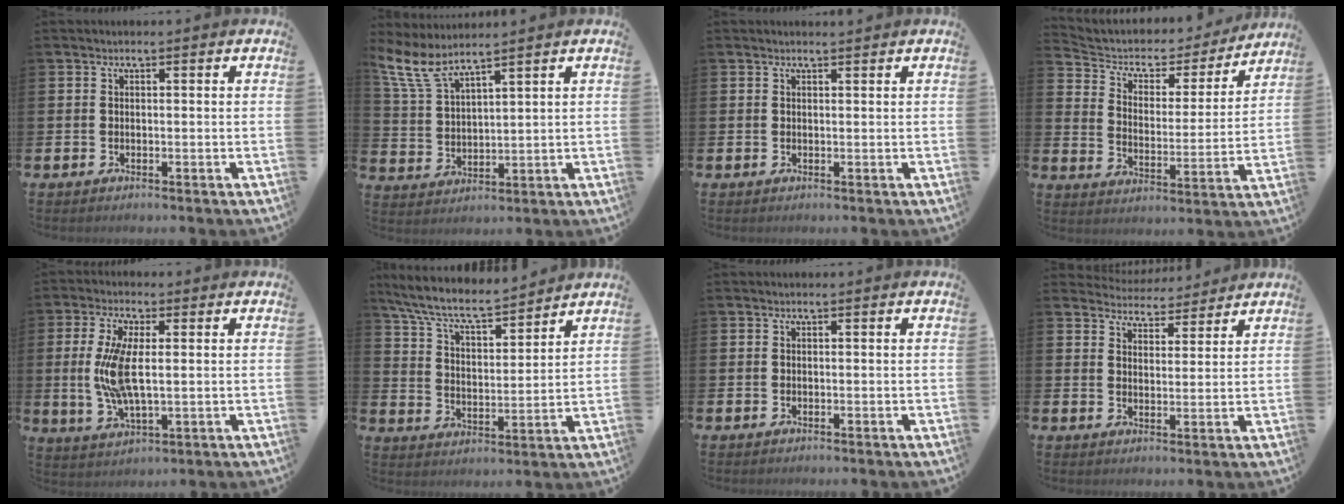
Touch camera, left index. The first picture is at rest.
{"total": 6.3, "force": [5.6, 1.0, 2.7], "torque": [-0.078, -0.019, 0.100]}
{"total": 0.6, "force": [0.6, -0.1, -0.1], "torque": [0.011, -0.005, 0.009]}
{"total": 4.9, "force": [4.2, 2.4, 0.9], "torque": [-0.048, -0.035, 0.062]}
{"total": 8.0, "force": [1.1, 3.2, 7.3], "torque": [-0.144, 0.000, 0.014]}
{"total": 7.9, "force": [7.4, 1.3, 2.5], "torque": [-0.083, -0.051, 0.128]}
{"total": 0.0}
{"total": 4.4, "force": [4.3, 0.9, -0.5], "torque": [-0.005, -0.031, 0.077]}